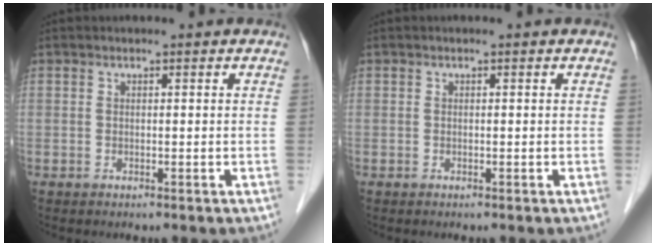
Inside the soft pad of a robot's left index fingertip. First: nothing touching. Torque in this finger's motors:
{"motor_torque": [0.00, 0.00, 0.01, 0.00]}